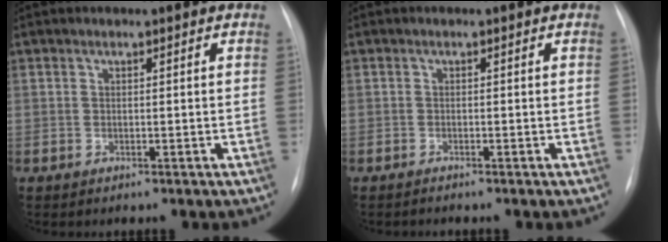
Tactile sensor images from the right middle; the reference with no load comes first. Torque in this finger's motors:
{"motor_torque": [0.99, -1.14, 0.05, 0.01]}